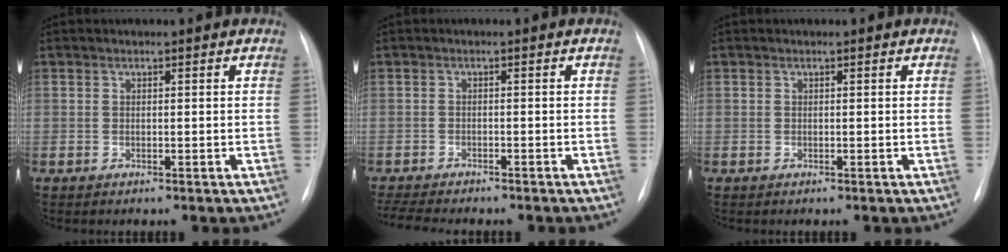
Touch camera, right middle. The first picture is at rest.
{"total": 7.4, "force": [-6.5, 1.4, 3.2], "torque": [-0.054, -0.006, -0.096]}
{"total": 0.0}